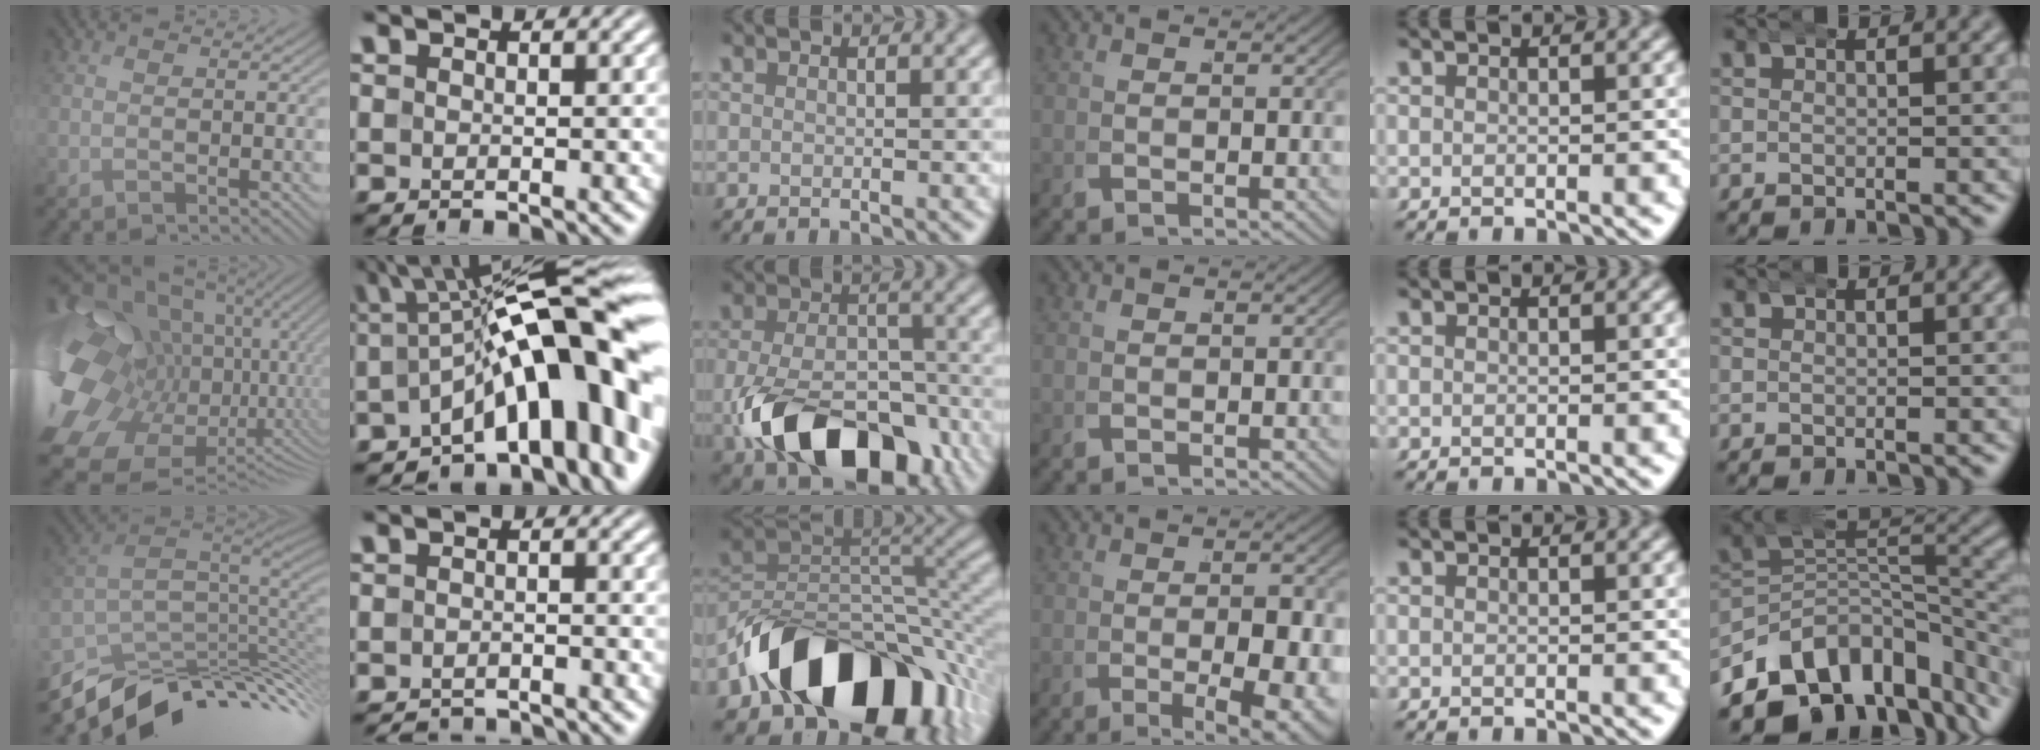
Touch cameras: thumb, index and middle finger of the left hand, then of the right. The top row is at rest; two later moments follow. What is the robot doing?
{"motion": "wrap", "object": "arm wrap"}